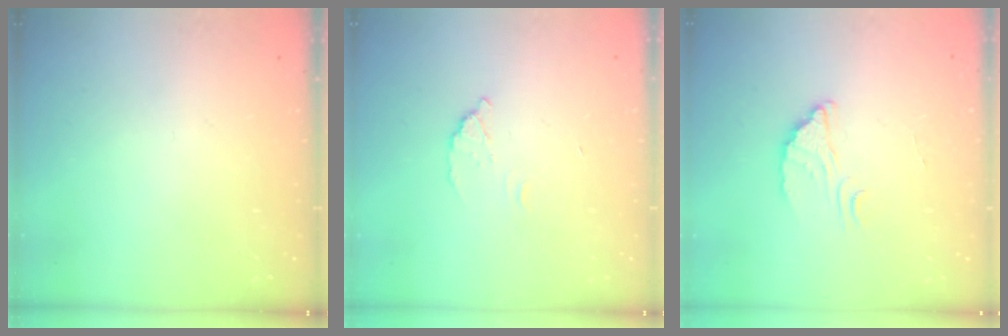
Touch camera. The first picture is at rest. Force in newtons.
{"total": 2.7, "press": 2.7, "slide": 0.1}
{"total": 2.7, "press": 2.7, "slide": 0.1}